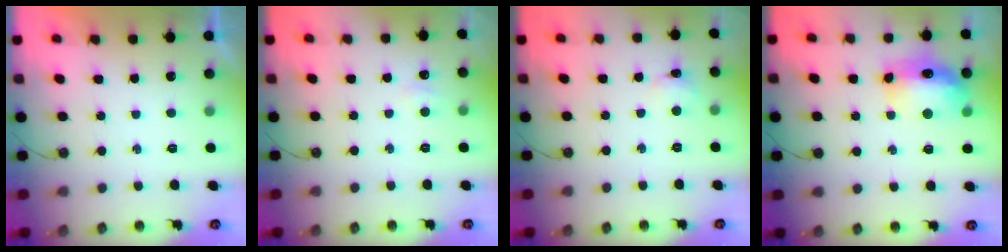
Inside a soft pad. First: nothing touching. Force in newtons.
{"total": 3.5, "press": 3.4, "slide": 0.5}
{"total": 2.0, "press": 1.9, "slide": 0.4}
{"total": 13.6, "press": 13.5, "slide": 1.5}